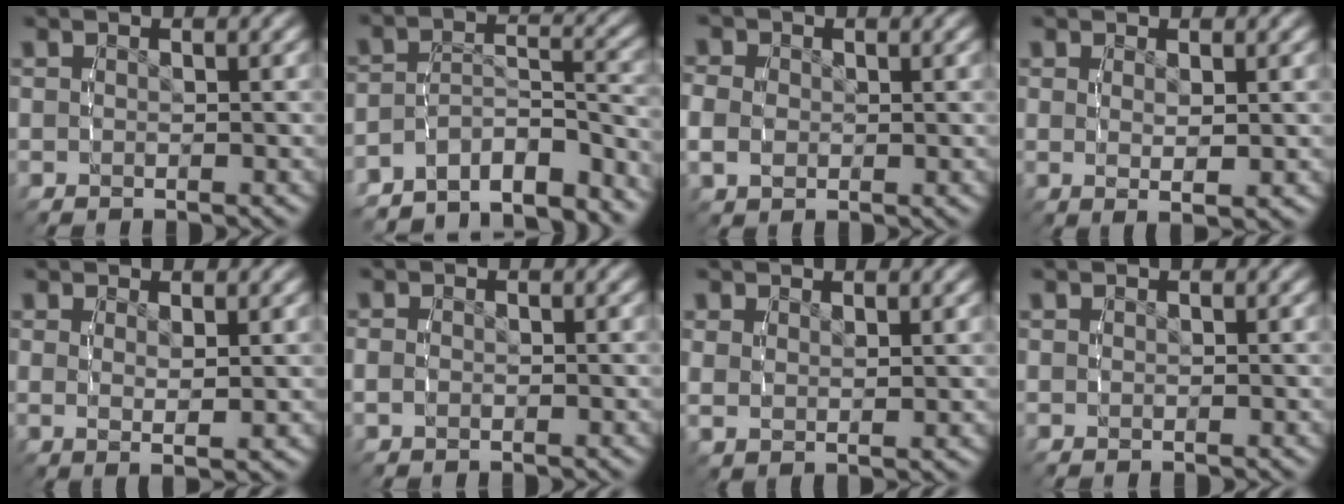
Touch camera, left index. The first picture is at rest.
{"total": 10.4, "force": [-9.1, 4.0, 2.9], "torque": [-0.039, -0.033, -0.140]}
{"total": 3.0, "force": [0.1, 2.6, 1.5], "torque": [-0.039, -0.009, 0.007]}
{"total": 1.6, "force": [0.4, -0.3, 1.5], "torque": [-0.026, -0.014, 0.019]}
{"total": 1.7, "force": [0.9, -0.1, 1.5], "torque": [-0.026, -0.016, 0.028]}
{"total": 1.1, "force": [-0.4, 0.8, 0.6], "torque": [-0.018, -0.007, -0.003]}
{"total": 1.9, "force": [1.5, 0.7, 1.0], "torque": [-0.020, -0.008, 0.036]}
{"total": 0.0}